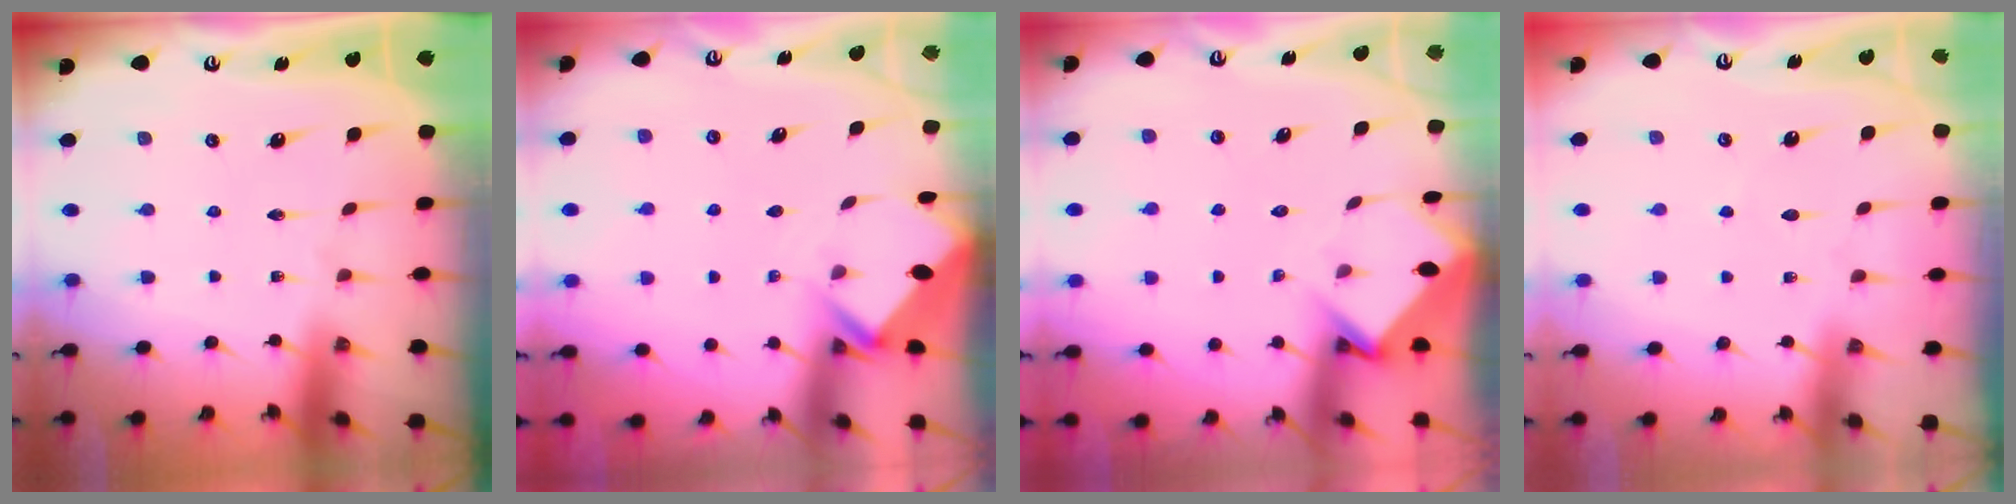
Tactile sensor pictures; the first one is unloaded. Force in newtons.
{"total": 2.7, "press": 2.7, "slide": 0.2}
{"total": 3.7, "press": 3.7, "slide": 0.3}
{"total": 2.5, "press": 2.5, "slide": 0.4}